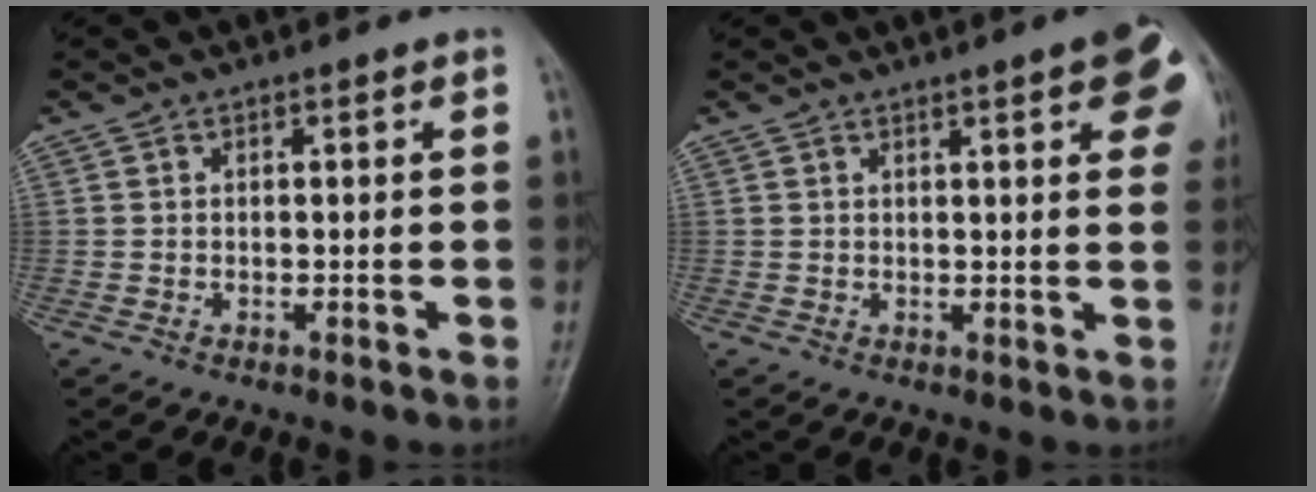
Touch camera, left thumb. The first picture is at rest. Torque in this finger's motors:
{"motor_torque": [1.28, 1.06, 0.95, -0.28, 0.12]}